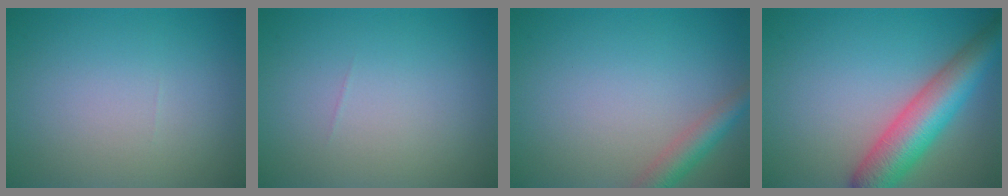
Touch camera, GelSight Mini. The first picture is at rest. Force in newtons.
{"total": 0.0}
{"total": 2.9, "press": 2.9, "slide": 0.1}
{"total": 7.5, "press": 7.5, "slide": 0.3}